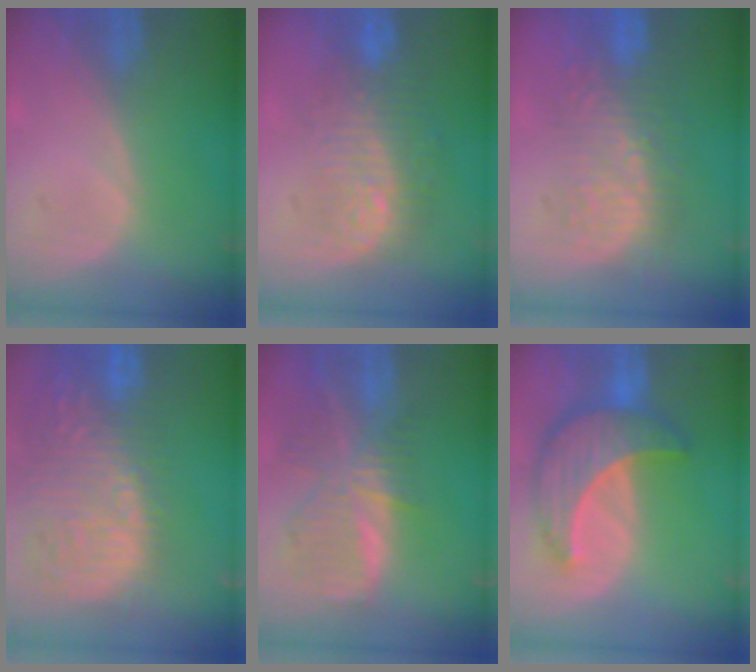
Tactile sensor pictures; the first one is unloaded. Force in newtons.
{"total": 9.0, "press": 8.4, "slide": 3.2}
{"total": 8.9, "press": 8.7, "slide": 2.0}
{"total": 15.5, "press": 12.7, "slide": 8.9}
{"total": 8.9, "press": 7.8, "slide": 4.4}
{"total": 9.7, "press": 9.7, "slide": 0.7}